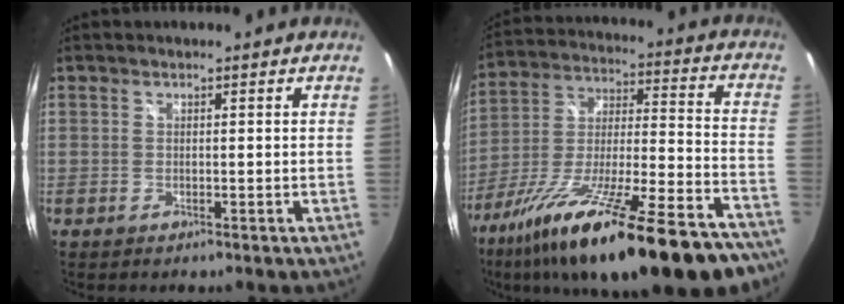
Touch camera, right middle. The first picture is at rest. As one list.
[{"total": 33.9, "force": [-23.9, 7.2, 22.9], "torque": [-0.371, -0.064, -0.361]}]